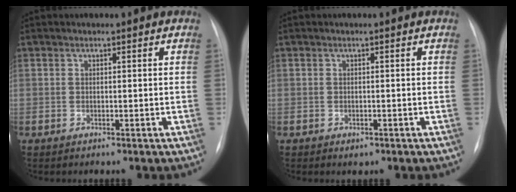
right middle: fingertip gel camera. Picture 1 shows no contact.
{"total": 0.9, "force": [-0.5, 0.7, 0.4], "torque": [-0.006, 0.000, -0.004]}